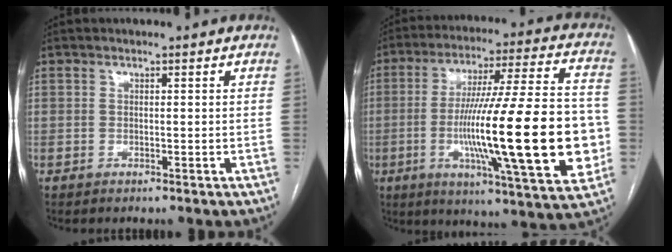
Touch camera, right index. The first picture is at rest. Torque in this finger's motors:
{"motor_torque": [1.65, -0.05, 0.83, 0.17]}